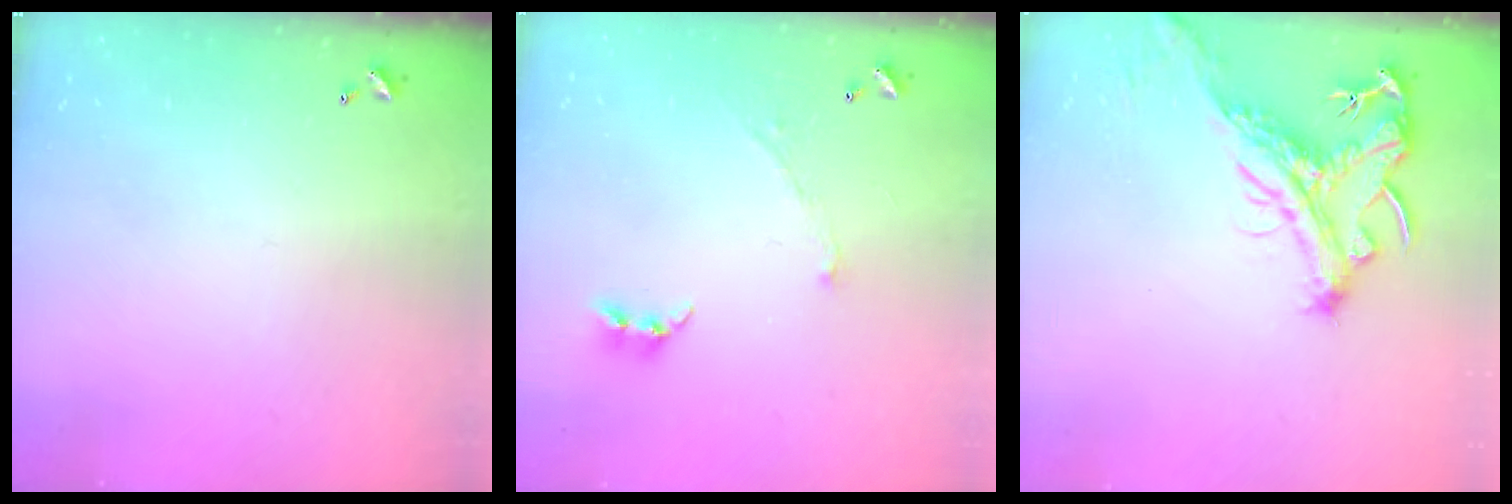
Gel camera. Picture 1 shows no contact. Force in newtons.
{"total": 2.9, "press": 2.9, "slide": 0.4}
{"total": 2.0, "press": 1.5, "slide": 1.3}